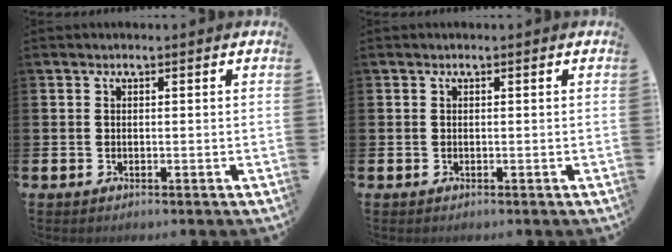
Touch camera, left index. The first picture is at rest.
{"total": 0.0}